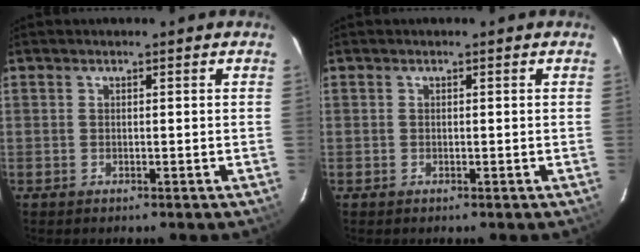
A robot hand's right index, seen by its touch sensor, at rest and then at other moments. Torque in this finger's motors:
{"motor_torque": [0.08, 0.28, -0.02, 0.00]}